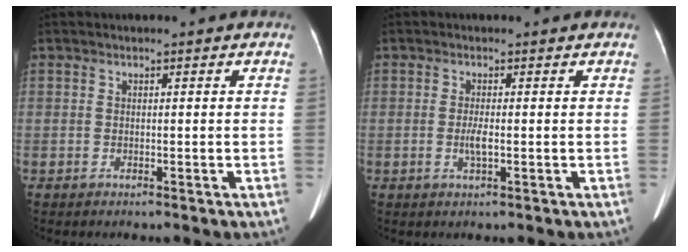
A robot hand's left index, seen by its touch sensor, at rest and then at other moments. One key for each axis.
{"total": 1.8, "fx": -0.2, "fy": 0.2, "fz": 1.8, "tx": -0.036, "ty": -0.001, "tz": -0.003}